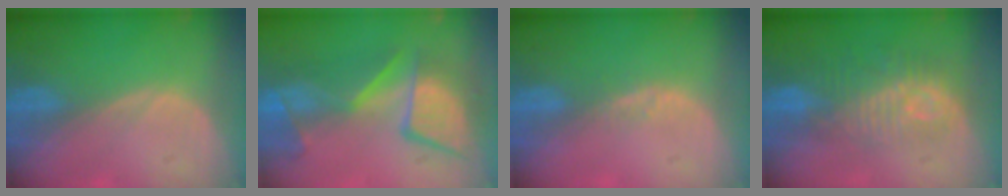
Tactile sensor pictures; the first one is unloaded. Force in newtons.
{"total": 11.3, "press": 10.5, "slide": 4.2}
{"total": 1.9, "press": 1.4, "slide": 1.3}
{"total": 9.7, "press": 8.7, "slide": 4.4}